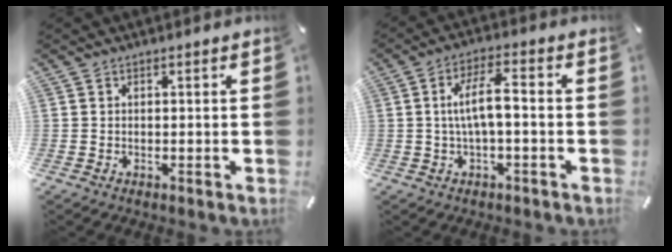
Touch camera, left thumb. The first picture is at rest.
{"total": 8.0, "force": [-0.4, 2.6, 7.6], "torque": [-0.147, 0.010, -0.012]}